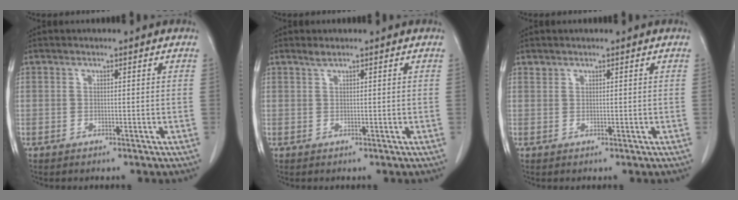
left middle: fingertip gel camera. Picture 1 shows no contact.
{"total": 0.8, "force": [0.7, -0.1, 0.4], "torque": [-0.015, 0.002, 0.018]}
{"total": 0.6, "force": [0.5, 0.2, -0.1], "torque": [-0.002, 0.003, 0.010]}